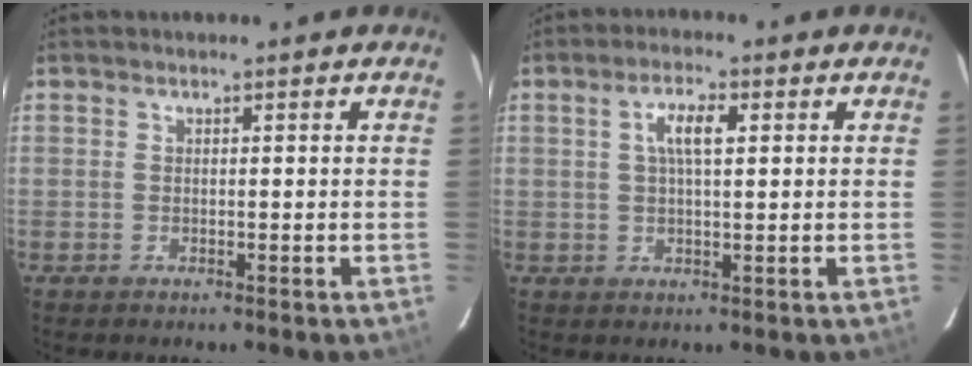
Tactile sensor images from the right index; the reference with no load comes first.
{"total": 4.7, "force": [1.3, 1.4, 4.2], "torque": [-0.078, 0.010, 0.024]}